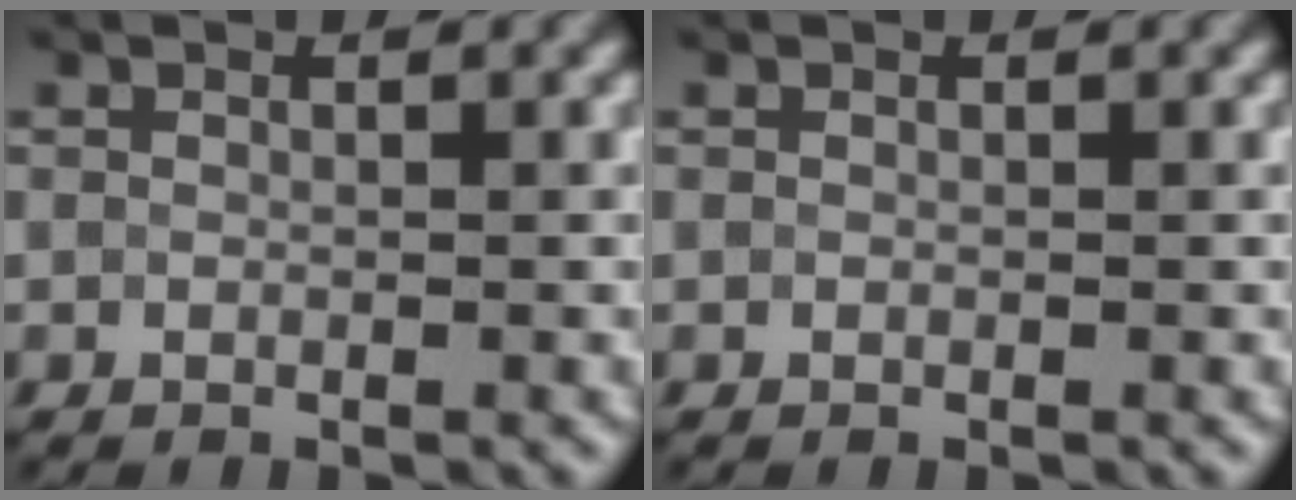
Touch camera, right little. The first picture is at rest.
{"total": 0.0}